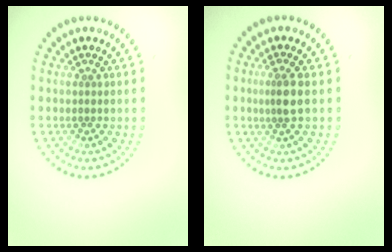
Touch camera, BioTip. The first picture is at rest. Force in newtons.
{"total": 2.1, "press": 1.7, "slide": 1.2}